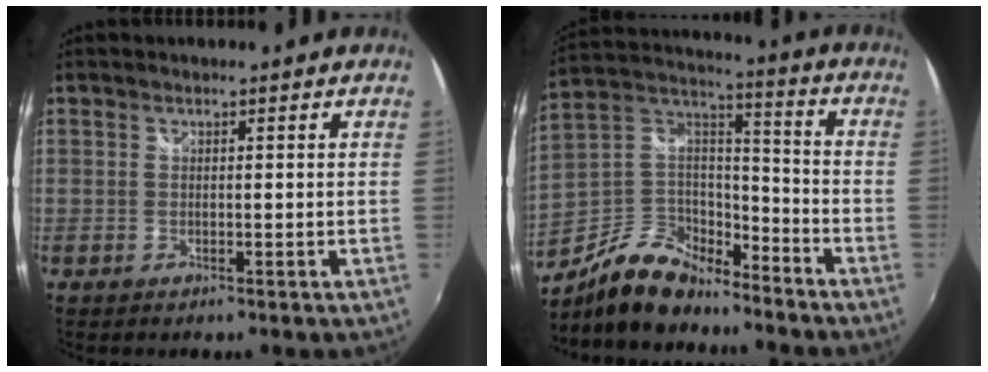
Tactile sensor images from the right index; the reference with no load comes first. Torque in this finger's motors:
{"motor_torque": [0.85, -0.91, 0.20, 0.00]}